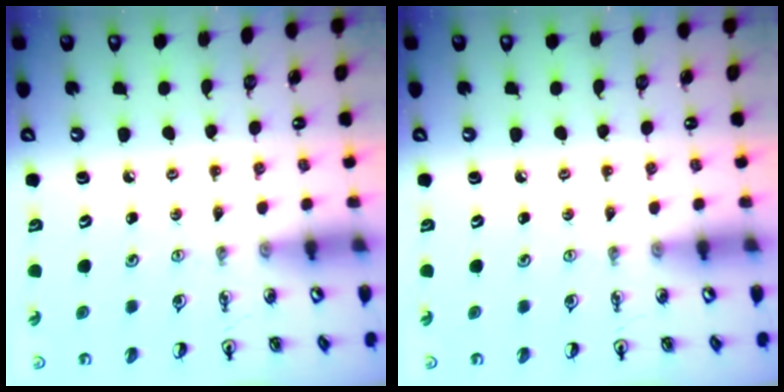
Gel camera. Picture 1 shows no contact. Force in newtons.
{"total": 0.0}